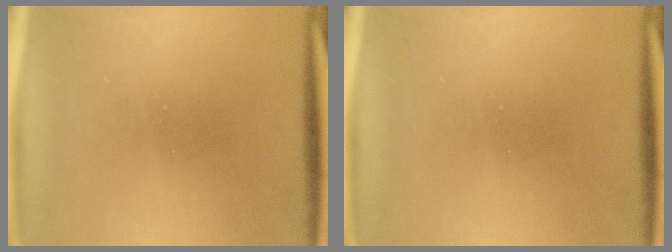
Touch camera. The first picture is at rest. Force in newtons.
{"total": 0.0}